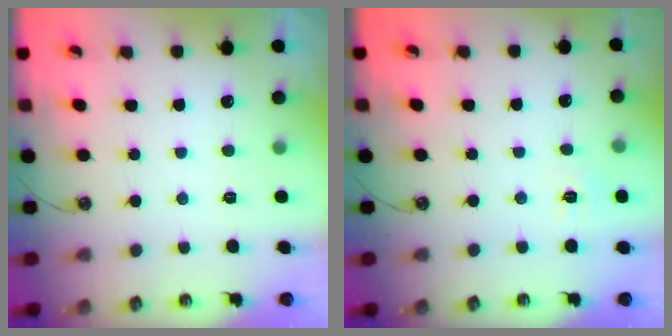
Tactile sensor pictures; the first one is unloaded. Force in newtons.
{"total": 4.5, "press": 4.5, "slide": 0.6}